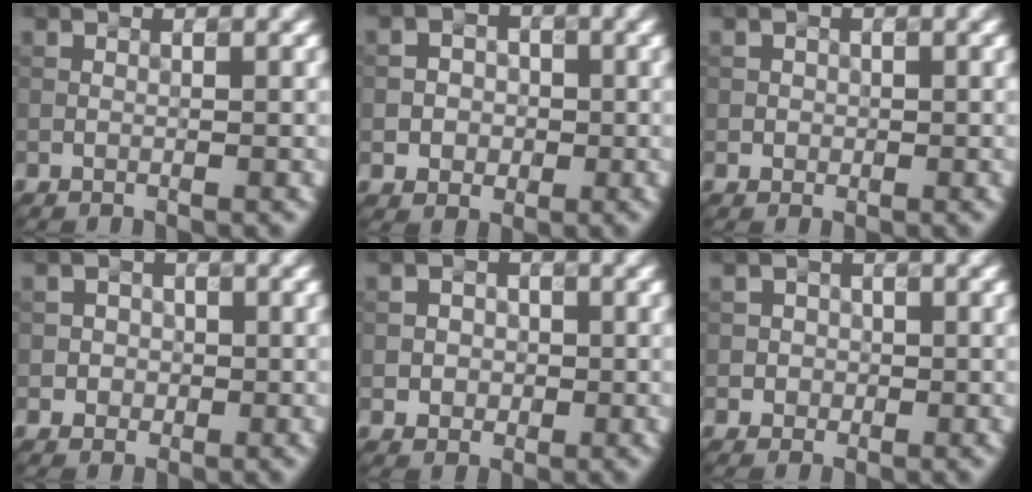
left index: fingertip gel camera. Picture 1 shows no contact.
{"total": 2.8, "force": [-0.3, 2.6, 1.1], "torque": [0.003, 0.002, -0.021]}
{"total": 0.9, "force": [0.1, 0.9, 0.1], "torque": [0.008, -0.003, -0.002]}
{"total": 2.0, "force": [-0.1, 1.9, 0.4], "torque": [0.015, 0.001, -0.016]}
{"total": 2.5, "force": [0.0, 2.3, 0.9], "torque": [0.009, 0.005, -0.017]}
{"total": 1.8, "force": [0.0, 1.8, 0.2], "torque": [0.018, 0.001, -0.012]}